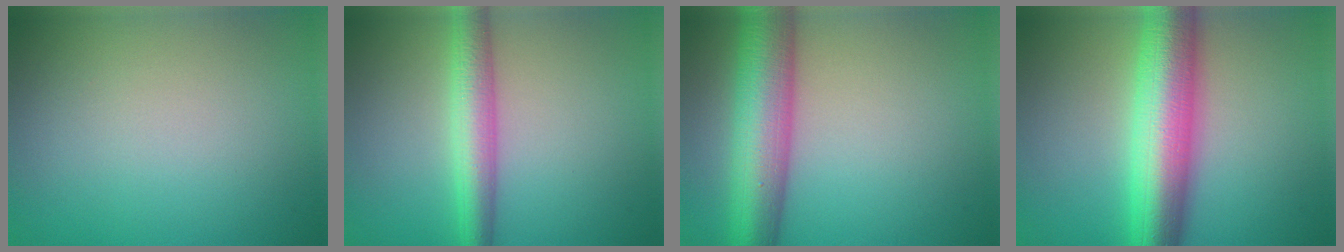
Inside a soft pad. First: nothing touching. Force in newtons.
{"total": 4.3, "press": 4.3, "slide": 0.0}
{"total": 8.9, "press": 8.9, "slide": 0.2}
{"total": 9.8, "press": 9.8, "slide": 0.1}